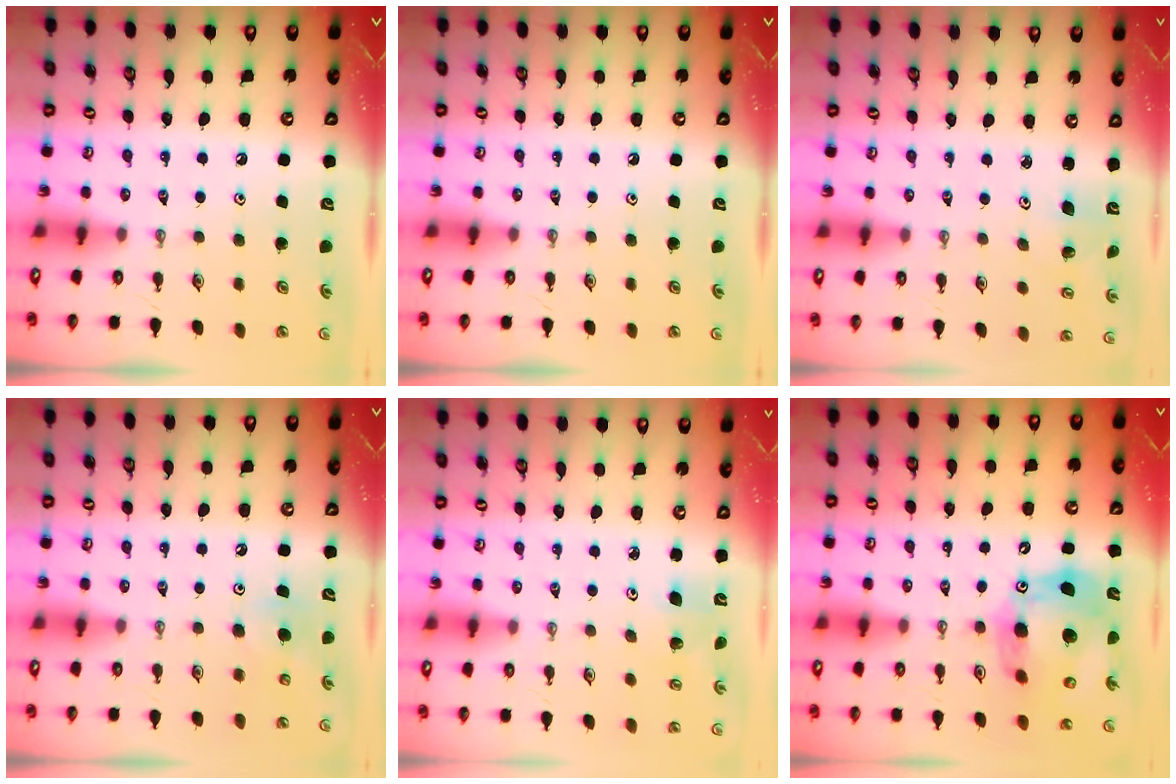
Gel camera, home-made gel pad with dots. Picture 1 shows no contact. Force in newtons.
{"total": 0.0}
{"total": 1.9, "press": 1.9, "slide": 0.1}
{"total": 4.9, "press": 4.8, "slide": 0.9}
{"total": 5.2, "press": 4.9, "slide": 1.8}
{"total": 17.4, "press": 17.2, "slide": 2.7}